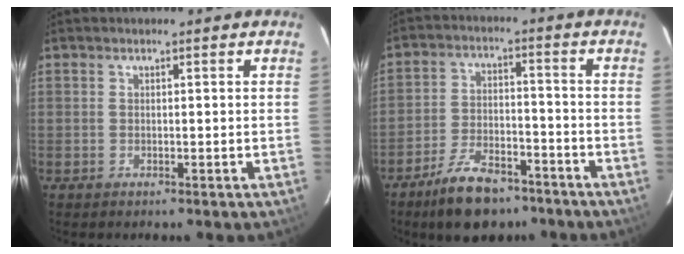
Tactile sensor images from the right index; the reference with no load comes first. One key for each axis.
{"total": 11.7, "fx": -8.6, "fy": 5.1, "fz": 5.9, "tx": -0.129, "ty": 0.006, "tz": -0.141}